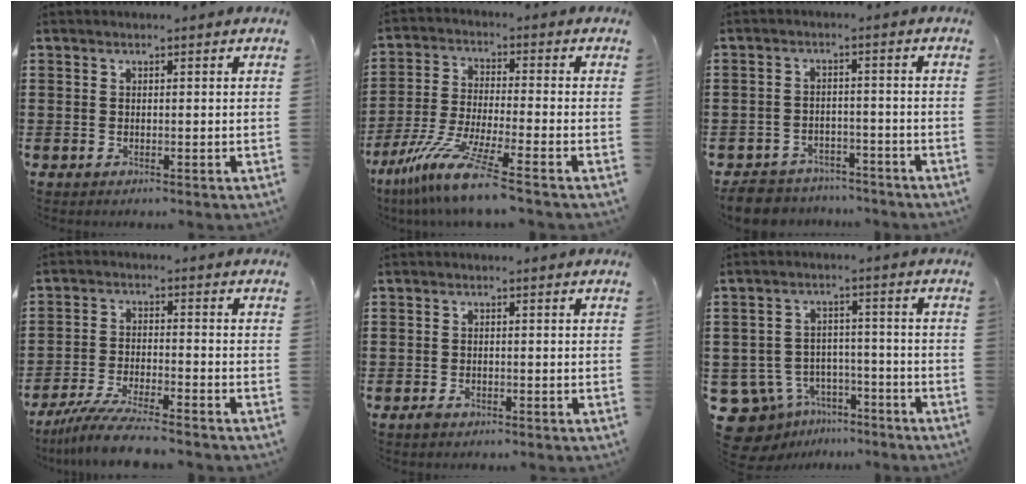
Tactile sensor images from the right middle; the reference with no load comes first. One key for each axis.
{"total": 10.0, "fx": -7.6, "fy": 0.0, "fz": 6.5, "tx": -0.146, "ty": -0.015, "tz": -0.153}
{"total": 4.8, "fx": -4.6, "fy": 1.1, "fz": 0.4, "tx": -0.021, "ty": 0.007, "tz": -0.098}
{"total": 6.9, "fx": -6.1, "fy": 0.2, "fz": 3.2, "tx": -0.073, "ty": -0.013, "tz": -0.118}
{"total": 1.1, "fx": -0.8, "fy": 0.6, "fz": 0.6, "tx": -0.013, "ty": -0.002, "tz": -0.016}
{"total": 7.6, "fx": -6.4, "fy": 3.9, "fz": 1.3, "tx": -0.054, "ty": 0.023, "tz": -0.128}